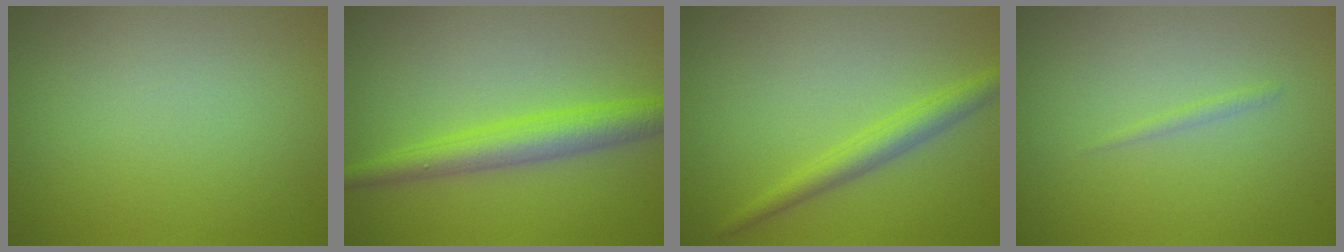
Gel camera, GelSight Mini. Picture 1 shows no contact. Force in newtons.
{"total": 4.0, "press": 4.0, "slide": 0.2}
{"total": 2.5, "press": 2.5, "slide": 0.1}
{"total": 0.6, "press": 0.5, "slide": 0.1}